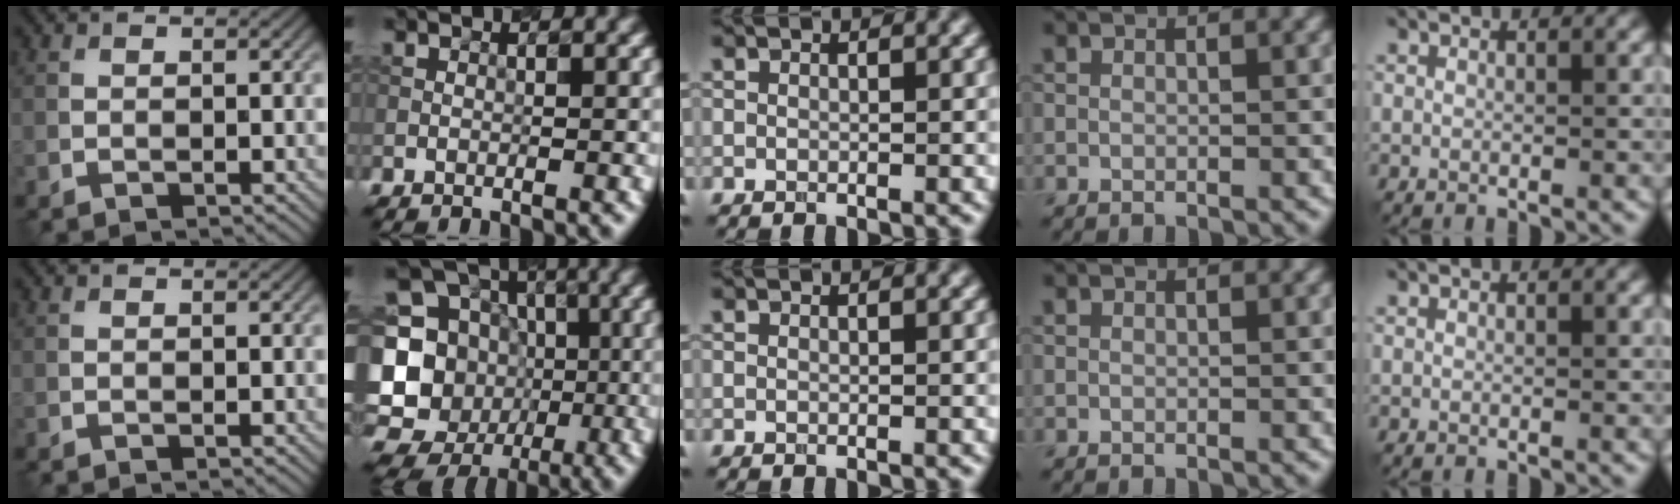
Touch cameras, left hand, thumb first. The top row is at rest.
{"index": {"total": 16.7, "force": [-0.7, 15.9, 5.3], "torque": [-0.134, 0.004, -0.022]}}